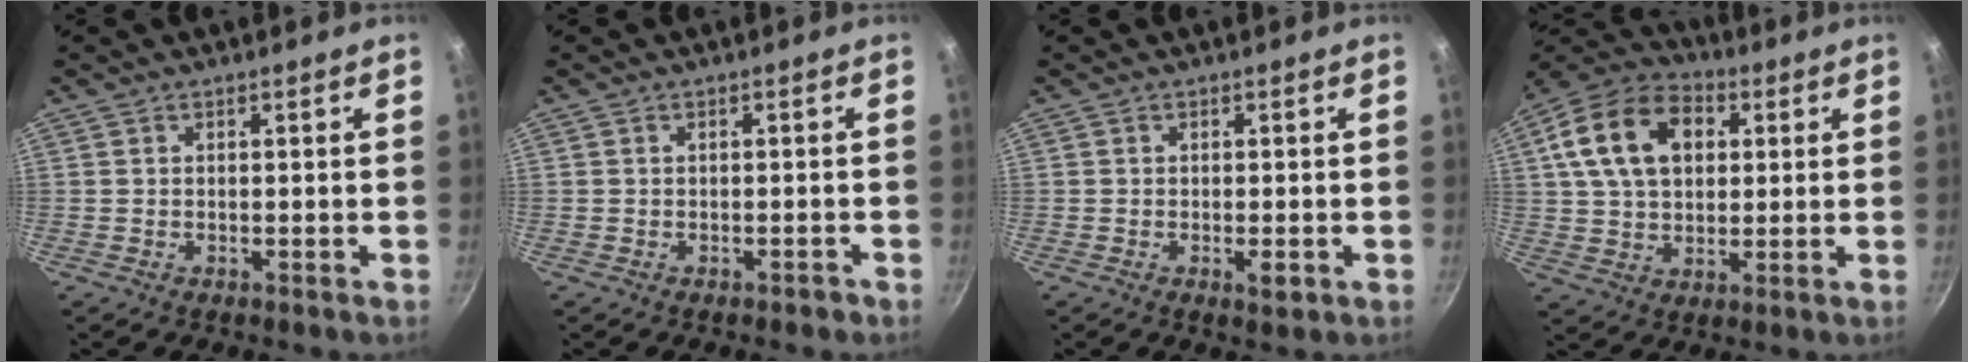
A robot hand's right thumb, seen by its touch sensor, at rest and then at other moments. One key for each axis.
{"total": 1.0, "fx": -0.7, "fy": 0.5, "fz": 0.5, "tx": -0.002, "ty": 0.014, "tz": -0.002}
{"total": 2.4, "fx": -0.8, "fy": 0.8, "fz": 2.1, "tx": -0.038, "ty": 0.000, "tz": -0.010}
{"total": 17.1, "fx": 4.6, "fy": 11.9, "fz": 11.4, "tx": -0.182, "ty": 0.016, "tz": 0.066}